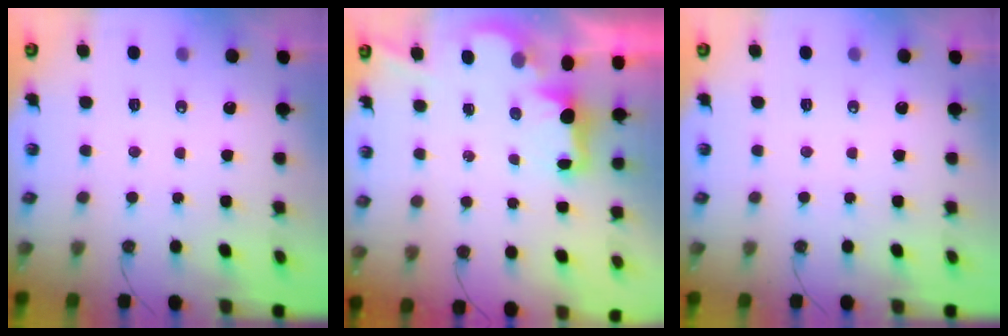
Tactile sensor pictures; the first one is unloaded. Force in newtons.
{"total": 2.1, "press": 1.9, "slide": 0.8}
{"total": 0.0}